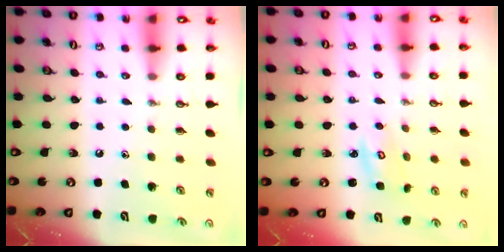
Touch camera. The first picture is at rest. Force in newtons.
{"total": 2.8, "press": 2.8, "slide": 0.2}